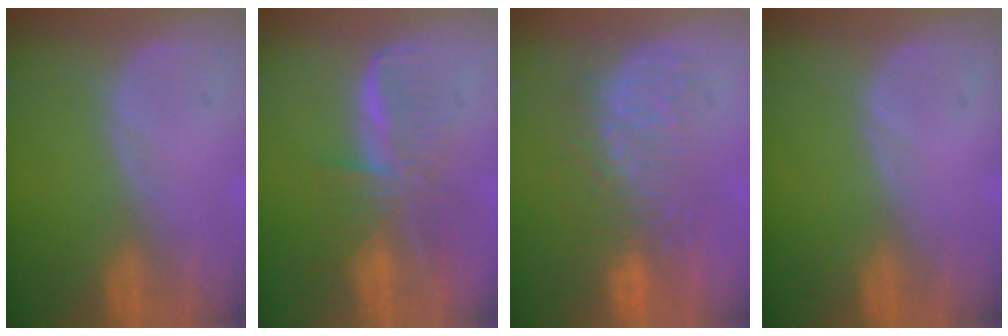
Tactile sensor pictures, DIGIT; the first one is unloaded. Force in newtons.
{"total": 8.1, "press": 7.0, "slide": 4.2}
{"total": 8.9, "press": 8.5, "slide": 2.5}
{"total": 0.0}